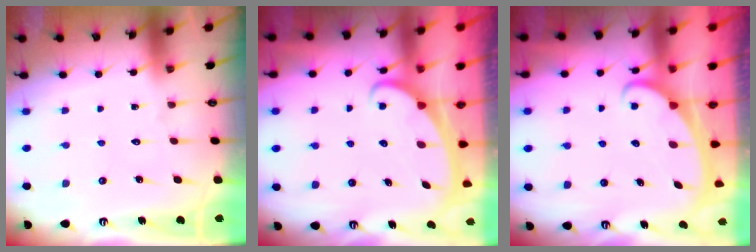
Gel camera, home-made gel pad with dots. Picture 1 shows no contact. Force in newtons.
{"total": 2.2, "press": 2.2, "slide": 0.4}
{"total": 2.2, "press": 2.2, "slide": 0.4}